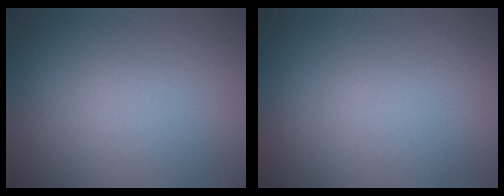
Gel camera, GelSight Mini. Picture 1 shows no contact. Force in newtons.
{"total": 0.0}